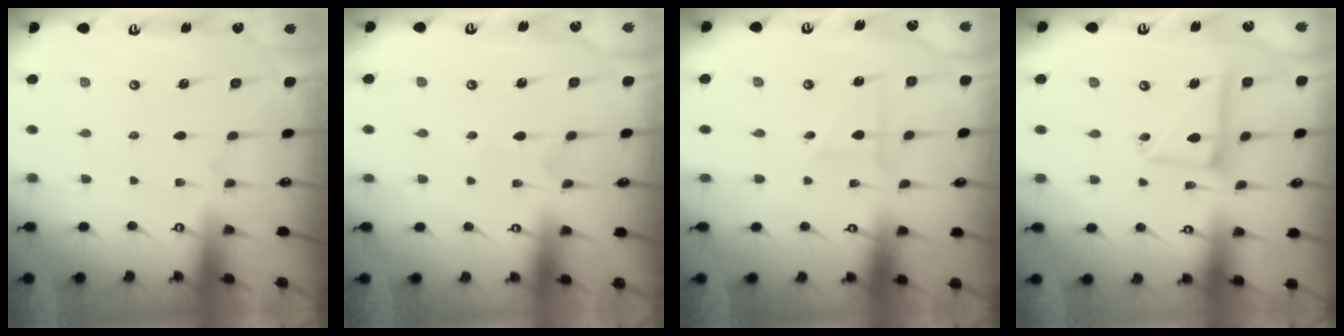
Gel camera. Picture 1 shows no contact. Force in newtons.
{"total": 2.9, "press": 2.9, "slide": 0.3}
{"total": 1.8, "press": 1.8, "slide": 0.2}
{"total": 10.6, "press": 10.6, "slide": 0.9}